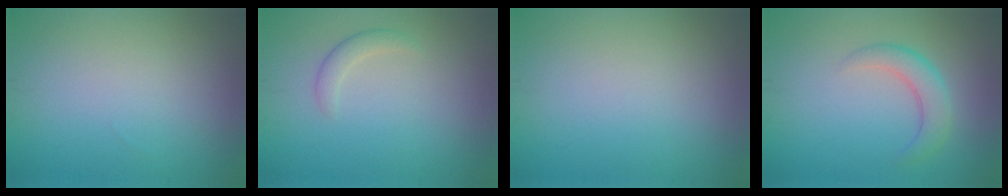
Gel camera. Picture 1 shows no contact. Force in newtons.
{"total": 1.4, "press": 1.4, "slide": 0.1}
{"total": 0.0}
{"total": 3.0, "press": 3.0, "slide": 0.2}